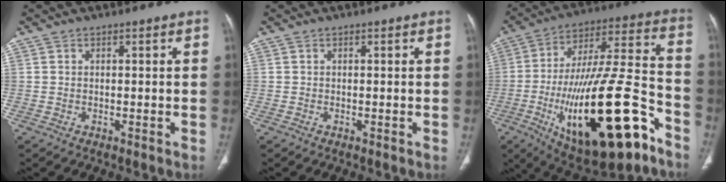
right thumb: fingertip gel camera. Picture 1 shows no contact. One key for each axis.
{"total": 0.0}
{"total": 31.9, "fx": -12.9, "fy": 11.0, "fz": 27.1, "tx": -0.456, "ty": 0.052, "tz": -0.188}